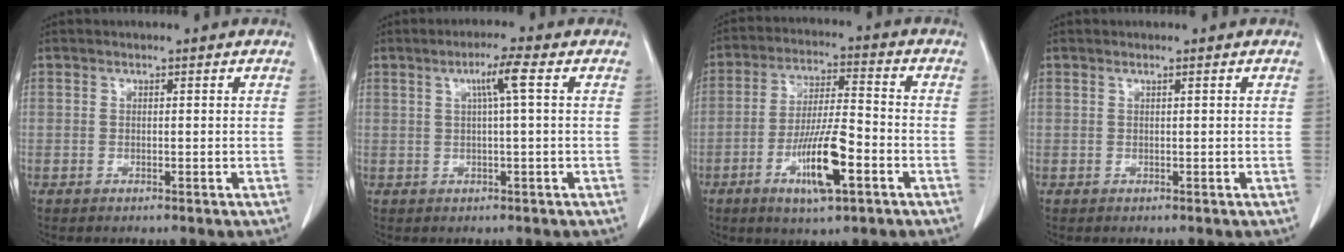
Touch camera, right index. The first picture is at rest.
{"total": 3.9, "force": [1.0, -0.6, 3.7], "torque": [-0.068, 0.006, 0.019]}
{"total": 11.2, "force": [-4.6, 1.8, 10.1], "torque": [-0.187, -0.009, -0.081]}
{"total": 0.0}